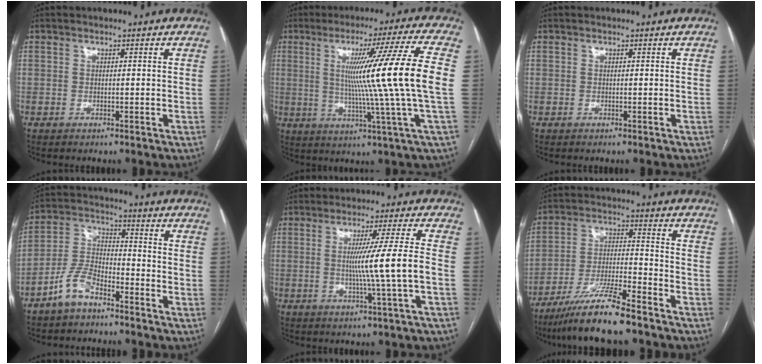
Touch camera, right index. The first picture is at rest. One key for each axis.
{"total": 17.0, "fx": 1.4, "fy": -3.7, "fz": 16.6, "tx": -0.247, "ty": -0.010, "tz": 0.014}
{"total": 0.0}
{"total": 7.4, "fx": -5.1, "fy": 2.9, "fz": 4.4, "tx": -0.105, "ty": 0.009, "tz": -0.103}
{"total": 8.9, "fx": -0.8, "fy": -2.2, "fz": 8.6, "tx": -0.145, "ty": -0.007, "tz": -0.009}
{"total": 11.2, "fx": -8.9, "fy": 0.2, "fz": 6.8, "tx": -0.127, "ty": -0.021, "tz": -0.162}